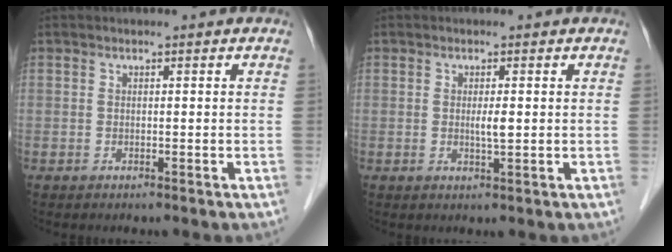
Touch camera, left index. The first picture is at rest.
{"total": 1.8, "force": [0.1, 0.2, 1.7], "torque": [-0.033, -0.002, 0.002]}